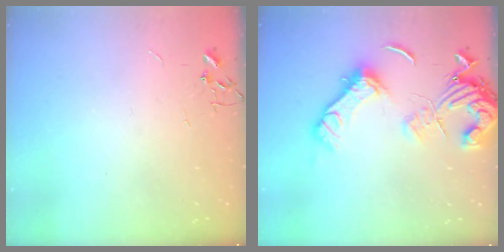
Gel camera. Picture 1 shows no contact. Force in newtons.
{"total": 16.3, "press": 16.2, "slide": 2.0}